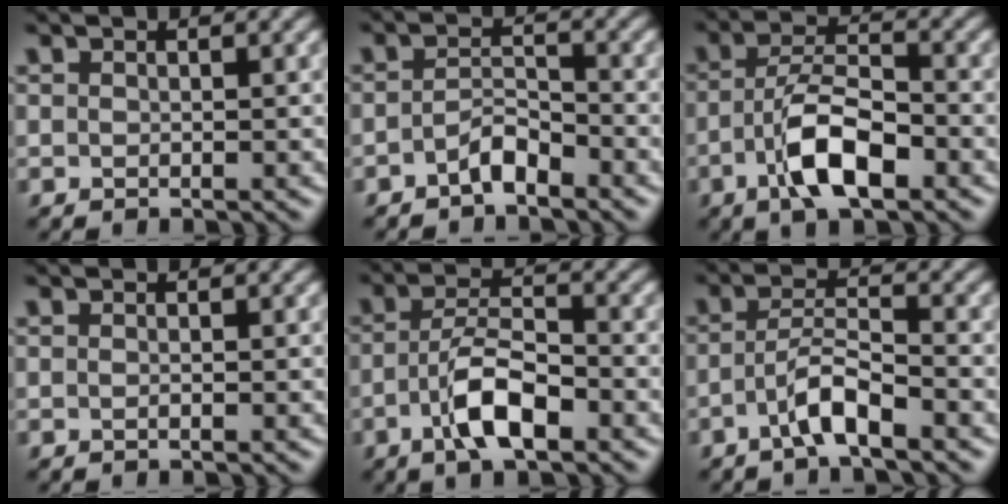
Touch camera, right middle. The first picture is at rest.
{"total": 2.2, "force": [-1.7, 0.7, 1.3], "torque": [-0.024, 0.012, -0.032]}
{"total": 6.0, "force": [-2.7, 2.1, 4.9], "torque": [-0.092, 0.010, -0.052]}
{"total": 0.0}
{"total": 5.0, "force": [-2.4, 1.7, 4.1], "torque": [-0.079, 0.009, -0.046]}
{"total": 3.3, "force": [-2.1, 0.4, 2.5], "torque": [-0.051, 0.015, -0.043]}